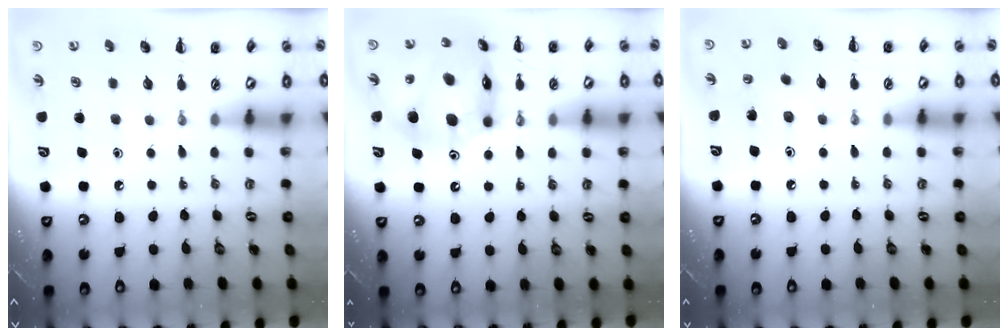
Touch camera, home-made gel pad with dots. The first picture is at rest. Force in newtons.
{"total": 16.2, "press": 15.4, "slide": 4.8}
{"total": 2.6, "press": 2.5, "slide": 0.7}